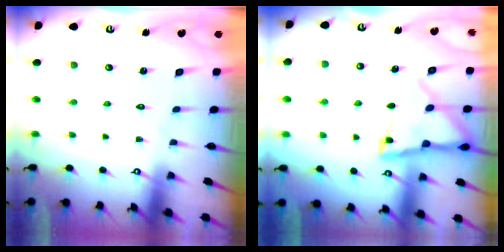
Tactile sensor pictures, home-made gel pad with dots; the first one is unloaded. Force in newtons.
{"total": 12.4, "press": 12.3, "slide": 1.2}